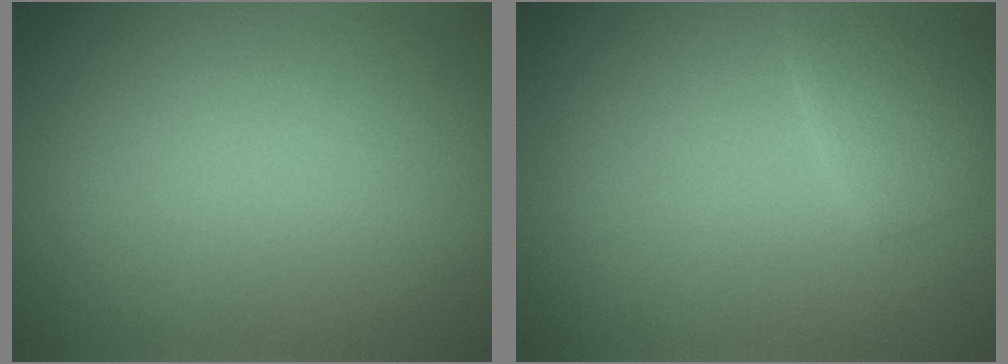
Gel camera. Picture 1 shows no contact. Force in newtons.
{"total": 2.1, "press": 2.1, "slide": 0.2}